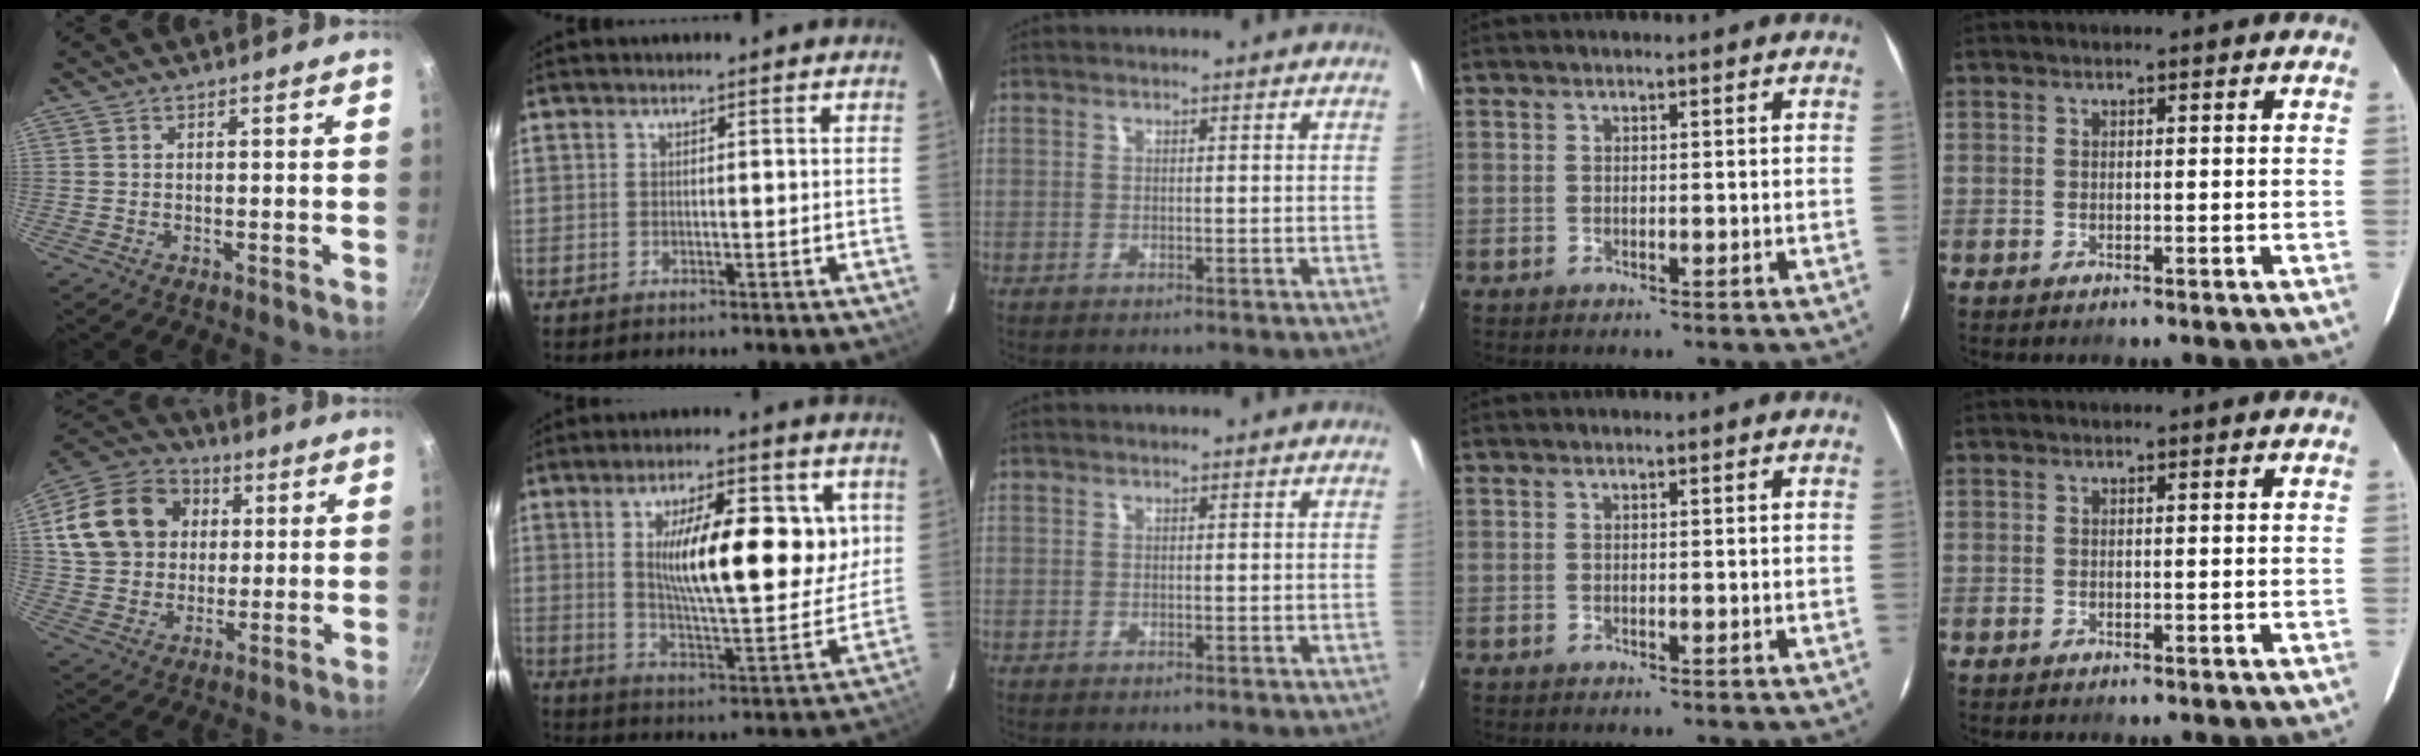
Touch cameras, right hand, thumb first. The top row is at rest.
{"thumb": {"total": 19.1, "force": [4.7, 15.3, 10.4], "torque": [-0.174, 0.020, 0.081]}, "index": {"total": 17.3, "force": [5.2, 5.4, 15.6], "torque": [-0.243, 0.000, 0.083]}}